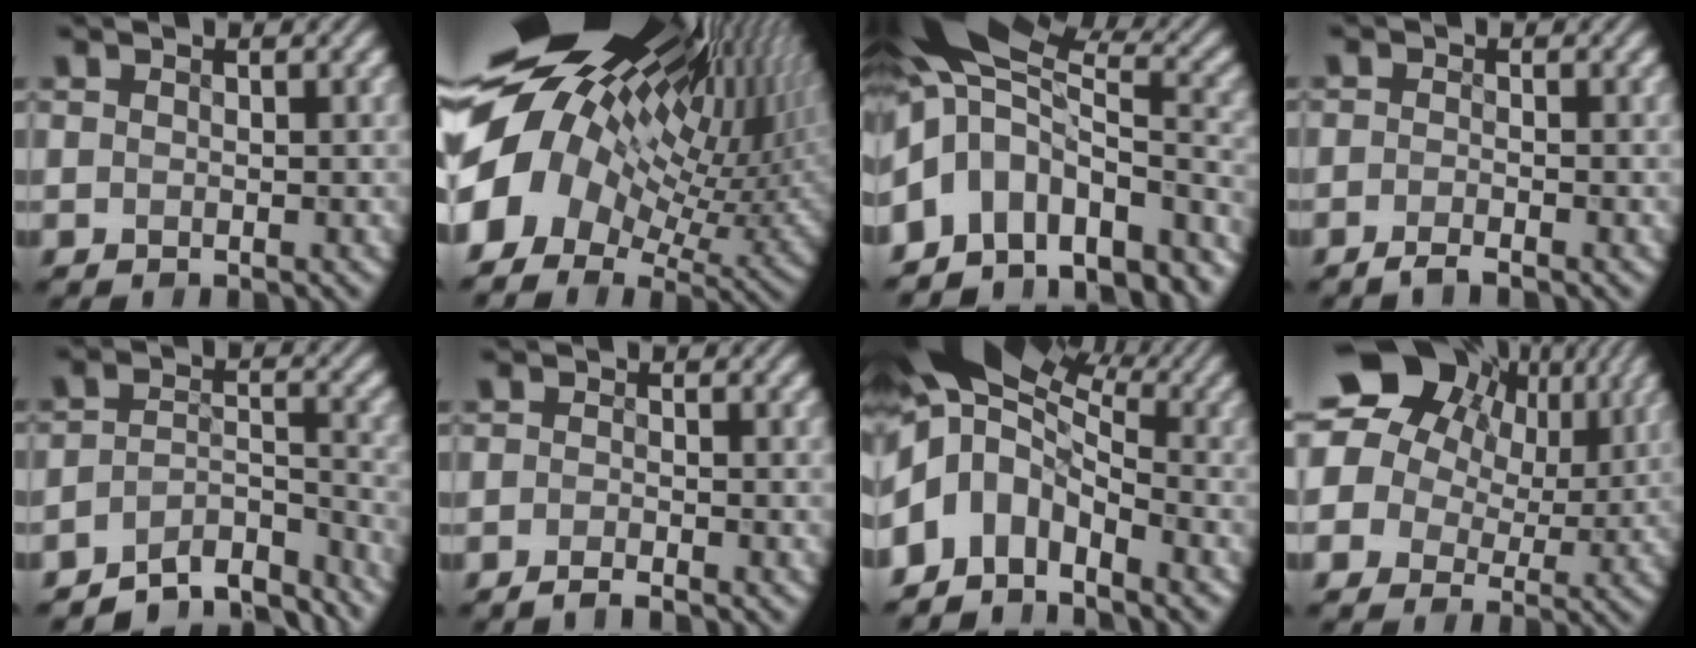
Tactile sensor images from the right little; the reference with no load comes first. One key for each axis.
{"total": 17.7, "fx": 4.2, "fy": 10.1, "fz": 13.9, "tx": -0.236, "ty": -0.017, "tz": 0.108}
{"total": 14.0, "fx": -4.5, "fy": 8.4, "fz": 10.3, "tx": -0.216, "ty": -0.006, "tz": -0.034}
{"total": 1.4, "fx": -1.2, "fy": 0.0, "fz": 0.7, "tx": -0.021, "ty": 0.002, "tz": -0.028}
{"total": 6.8, "fx": -6.1, "fy": 2.1, "fz": 2.0, "tx": -0.024, "ty": -0.004, "tz": -0.096}
{"total": 1.4, "fx": -1.2, "fy": 0.0, "fz": 0.6, "tx": -0.016, "ty": 0.002, "tz": -0.028}
{"total": 11.7, "fx": -0.9, "fy": 7.5, "fz": 8.9, "tx": -0.188, "ty": 0.005, "tz": -0.018}
{"total": 14.9, "fx": 6.2, "fy": 11.1, "fz": 7.6, "tx": -0.172, "ty": 0.037, "tz": 0.101}